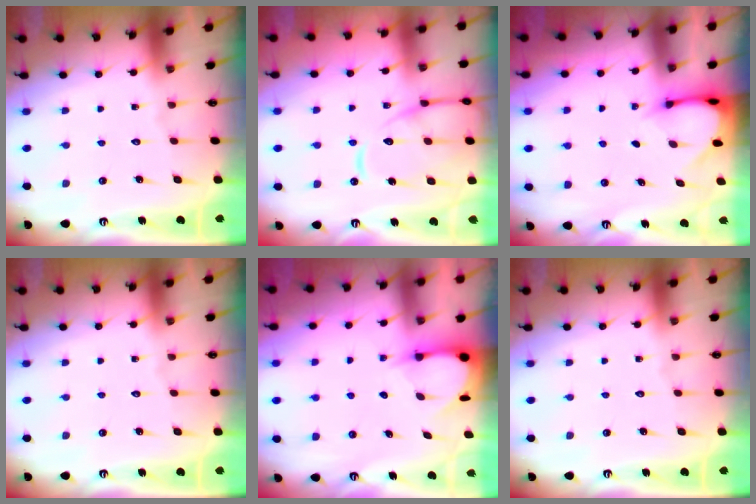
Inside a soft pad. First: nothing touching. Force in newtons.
{"total": 16.0, "press": 15.9, "slide": 1.5}
{"total": 3.0, "press": 3.0, "slide": 0.2}
{"total": 0.0}
{"total": 3.6, "press": 3.5, "slide": 0.6}
{"total": 0.0}